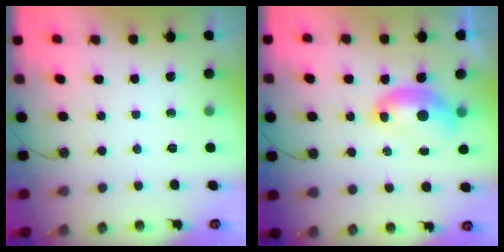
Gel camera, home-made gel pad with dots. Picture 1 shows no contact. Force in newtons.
{"total": 3.1, "press": 3.1, "slide": 0.6}